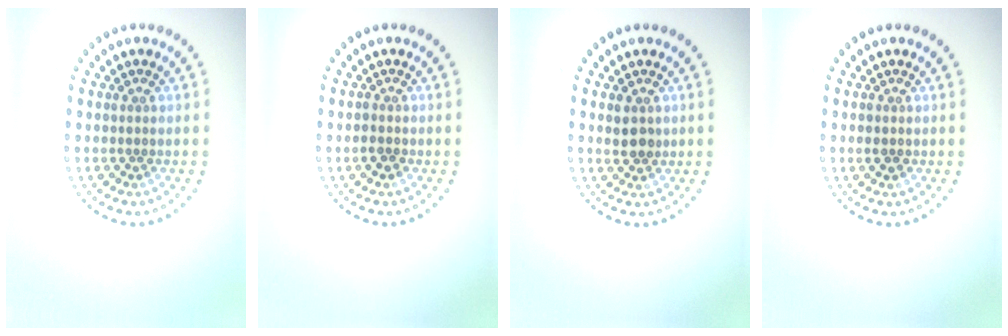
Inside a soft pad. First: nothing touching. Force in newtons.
{"total": 1.1, "press": 1.0, "slide": 0.5}
{"total": 1.7, "press": 1.6, "slide": 0.5}
{"total": 0.9, "press": 0.9, "slide": 0.2}